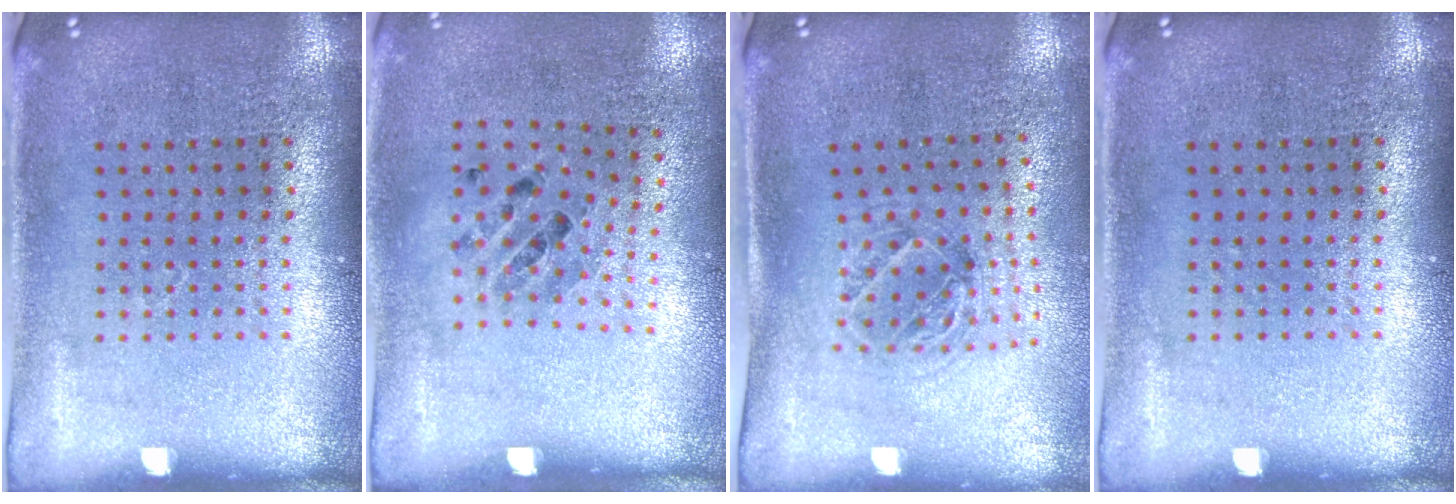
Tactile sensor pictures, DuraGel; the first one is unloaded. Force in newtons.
{"total": 0.9, "press": 0.8, "slide": 0.5}
{"total": 1.1, "press": 1.1, "slide": 0.3}
{"total": 0.0}